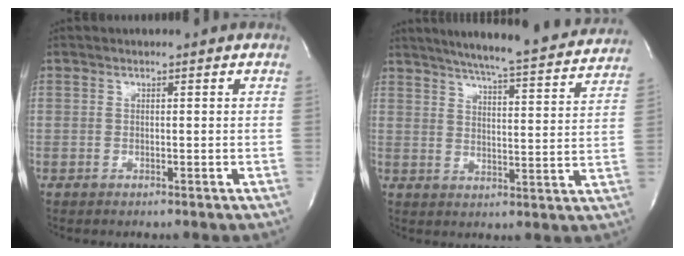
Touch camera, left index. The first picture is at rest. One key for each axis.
{"total": 22.4, "fx": 20.3, "fy": 1.2, "fz": 9.3, "tx": -0.146, "ty": -0.031, "tz": 0.255}